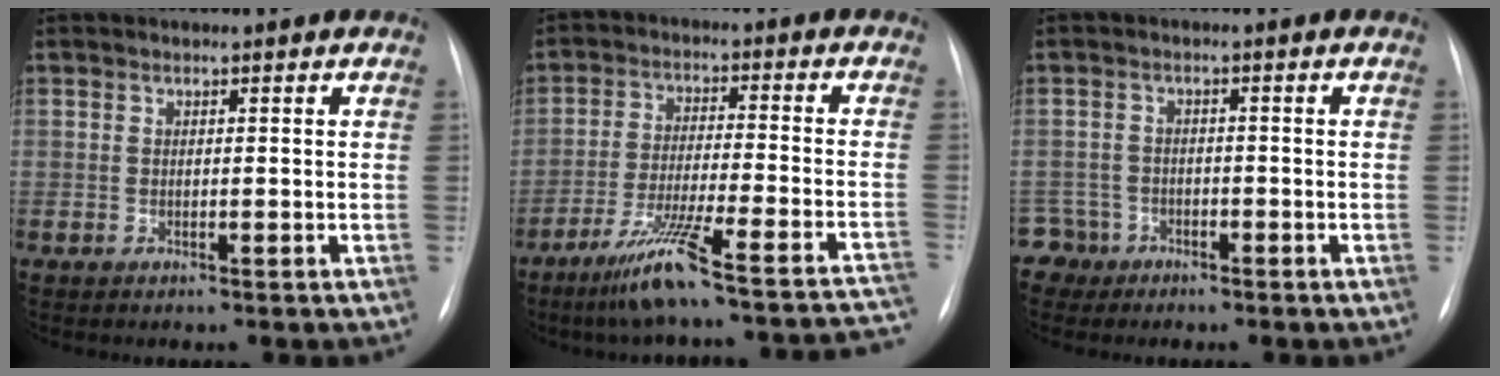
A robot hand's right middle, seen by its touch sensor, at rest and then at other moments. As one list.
[{"total": 21.1, "force": [-17.5, 0.3, 11.9], "torque": [-0.123, -0.008, -0.259]}, {"total": 3.4, "force": [-2.1, 2.4, -1.0], "torque": [0.022, 0.010, -0.044]}]